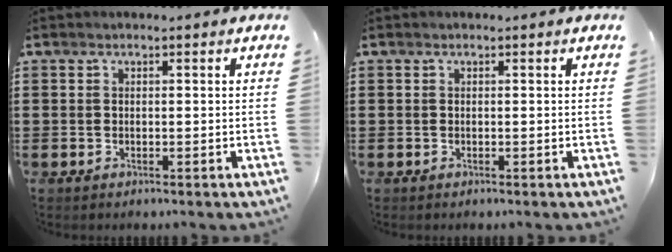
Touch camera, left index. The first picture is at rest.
{"total": 0.0}